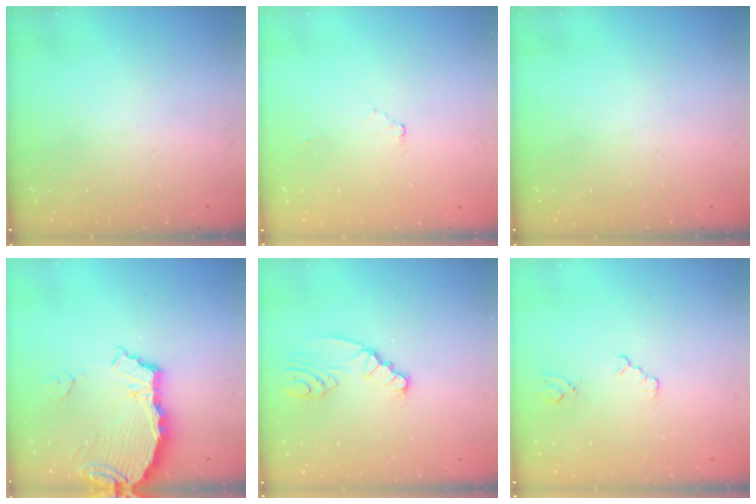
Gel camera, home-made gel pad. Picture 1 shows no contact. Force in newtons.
{"total": 2.4, "press": 2.4, "slide": 0.4}
{"total": 0.0}
{"total": 7.9, "press": 7.8, "slide": 1.0}
{"total": 2.3, "press": 2.2, "slide": 0.3}
{"total": 3.8, "press": 3.7, "slide": 0.7}